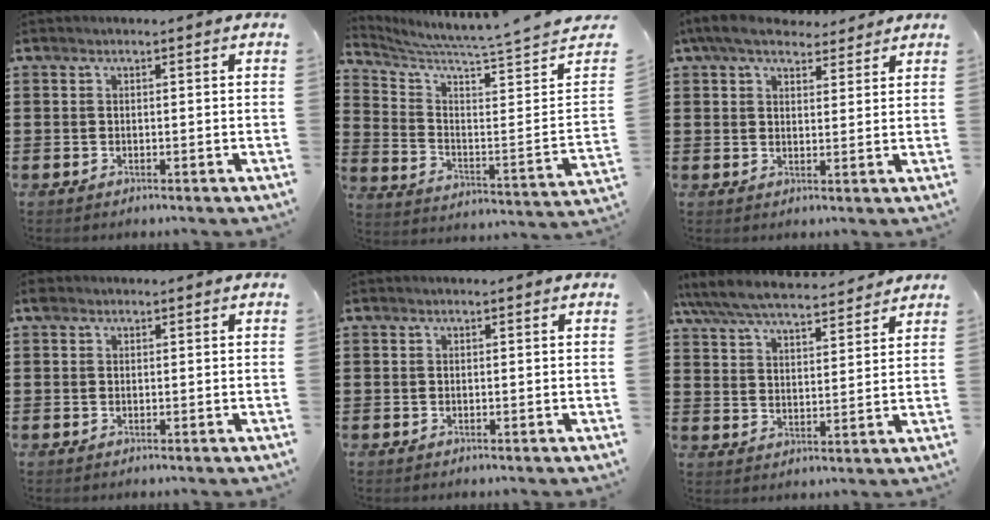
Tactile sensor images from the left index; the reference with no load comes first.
{"total": 5.3, "force": [4.7, -1.4, 2.0], "torque": [-0.063, -0.068, 0.072]}
{"total": 5.9, "force": [5.0, 2.0, 2.3], "torque": [-0.062, -0.005, 0.093]}
{"total": 0.8, "force": [0.5, 0.6, 0.3], "torque": [-0.008, 0.006, 0.009]}
{"total": 0.0}
{"total": 7.1, "force": [6.6, 0.9, 2.3], "torque": [-0.071, -0.032, 0.116]}